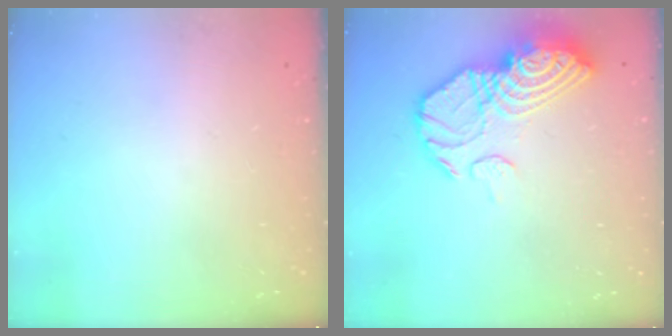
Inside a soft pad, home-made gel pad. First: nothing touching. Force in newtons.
{"total": 19.4, "press": 16.7, "slide": 9.9}